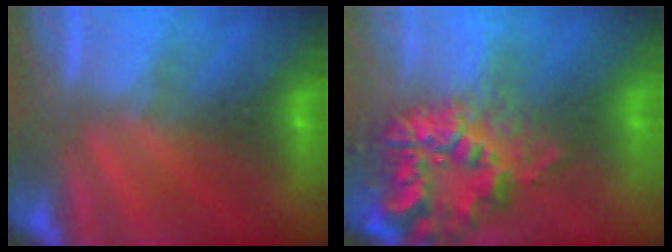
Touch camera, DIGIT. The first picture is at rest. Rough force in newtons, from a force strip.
{"total": 6.5}